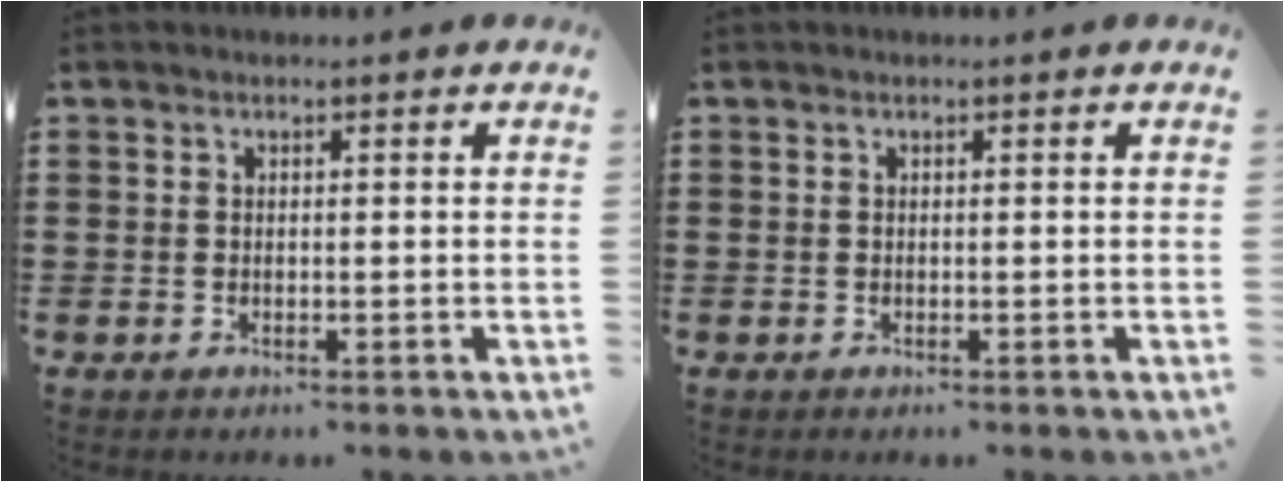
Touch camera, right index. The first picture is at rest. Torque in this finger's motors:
{"motor_torque": [0.00, 0.00, 0.00, 0.00]}